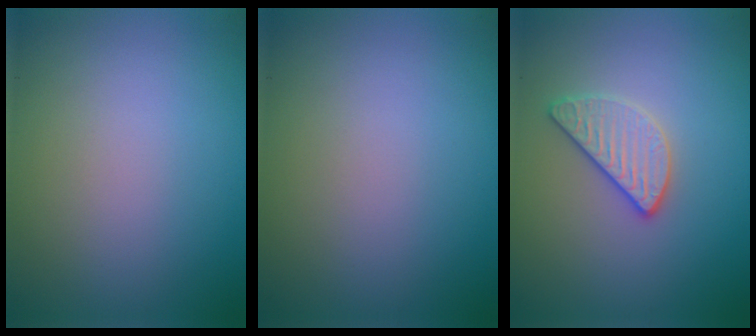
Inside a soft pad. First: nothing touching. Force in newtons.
{"total": 0.0}
{"total": 2.6, "press": 2.5, "slide": 0.7}